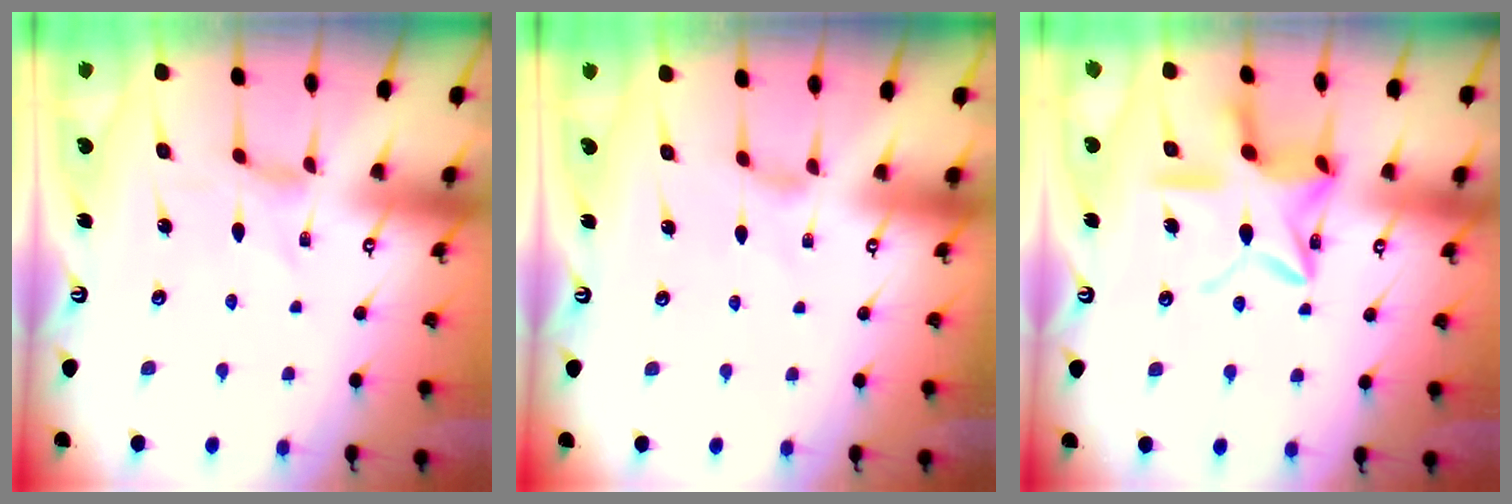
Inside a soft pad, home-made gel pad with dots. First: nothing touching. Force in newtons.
{"total": 0.7, "press": 0.6, "slide": 0.3}
{"total": 14.4, "press": 14.4, "slide": 1.1}